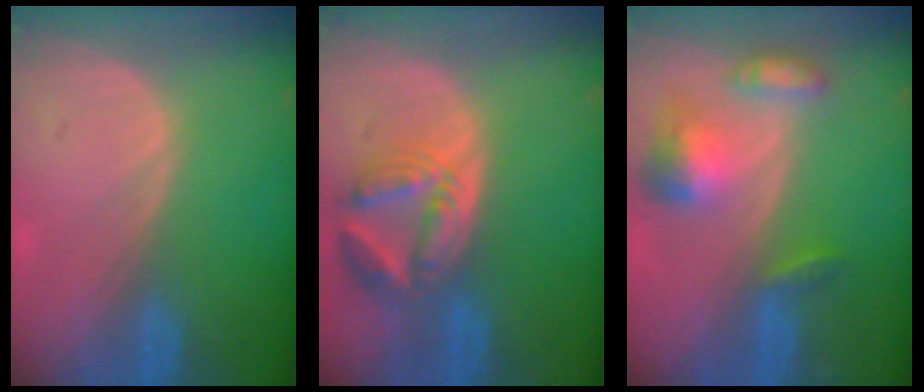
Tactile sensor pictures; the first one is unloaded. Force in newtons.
{"total": 8.2, "press": 7.2, "slide": 3.9}
{"total": 7.0, "press": 6.5, "slide": 2.5}